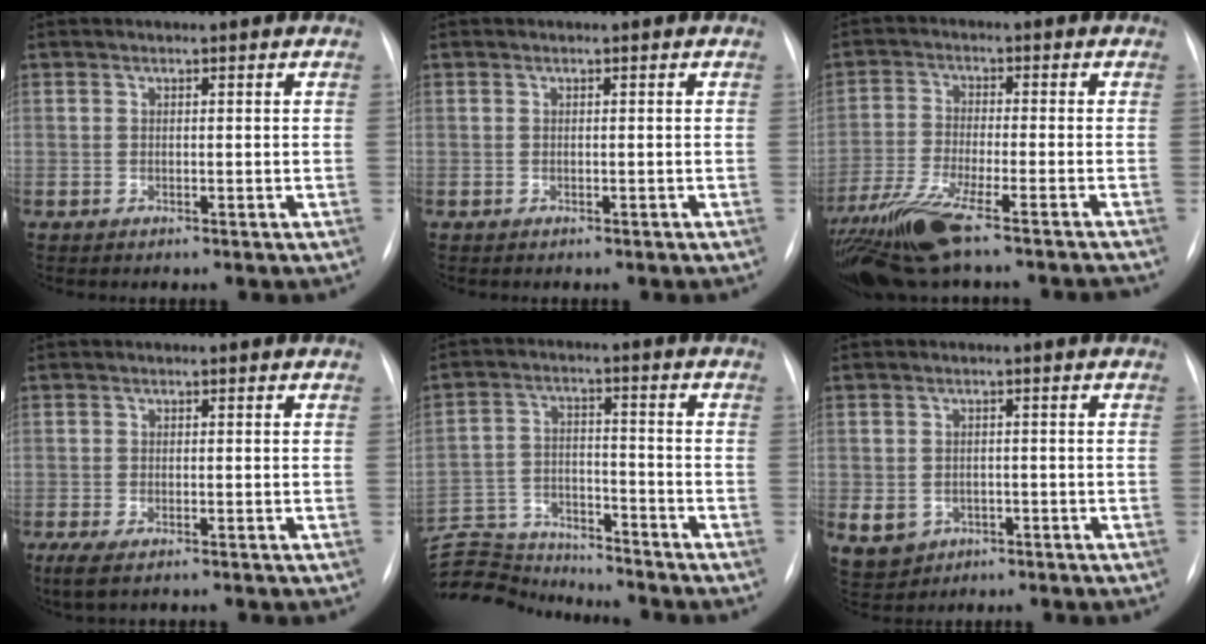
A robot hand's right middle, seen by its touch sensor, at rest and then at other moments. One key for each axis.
{"total": 0.0}
{"total": 14.7, "fx": -11.6, "fy": 0.6, "fz": 9.1, "tx": -0.186, "ty": -0.036, "tz": -0.201}
{"total": 3.9, "fx": -2.7, "fy": 1.0, "fz": 2.6, "tx": -0.052, "ty": -0.014, "tz": -0.041}
{"total": 13.4, "fx": -13.2, "fy": 1.2, "fz": 1.9, "tx": -0.033, "ty": 0.019, "tz": -0.222}
{"total": 7.7, "fx": -3.1, "fy": 6.6, "fz": 2.5, "tx": -0.073, "ty": 0.001, "tz": -0.034}